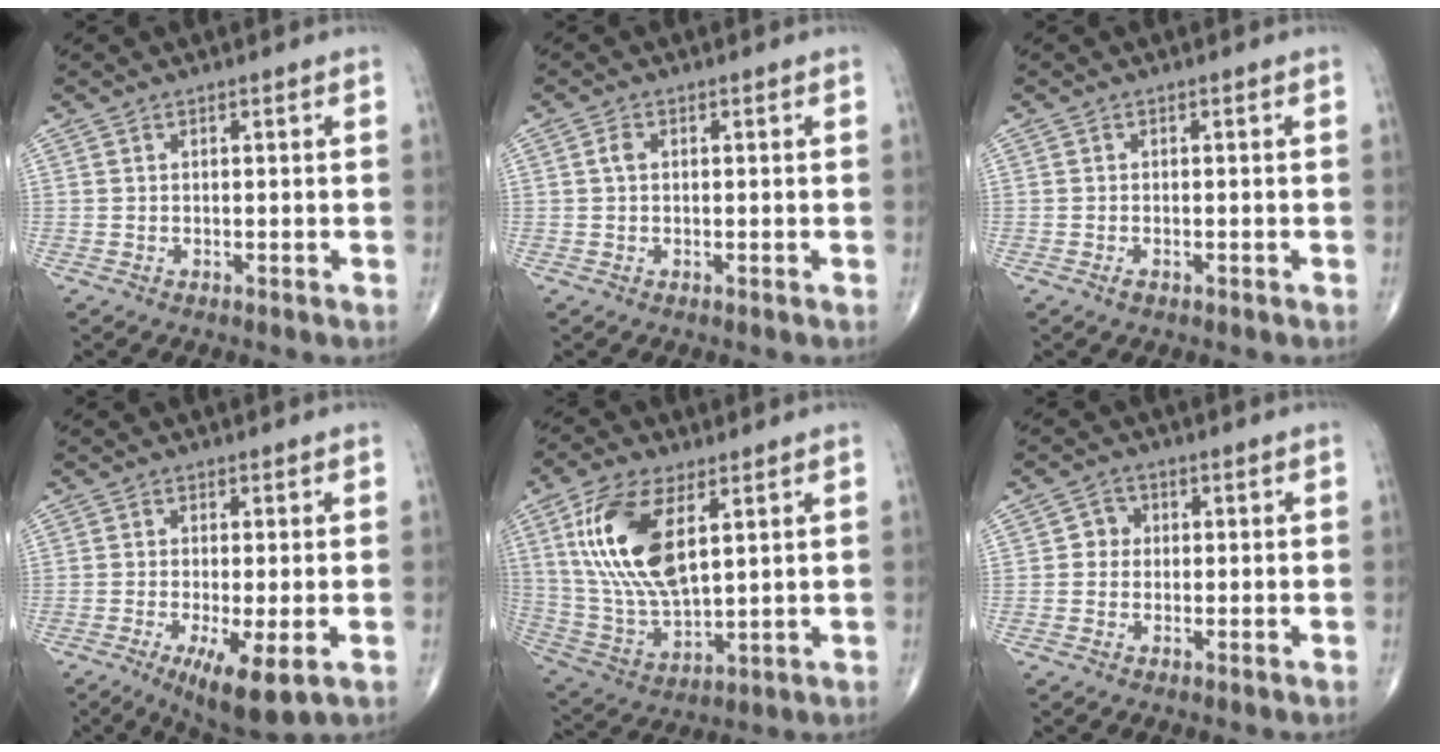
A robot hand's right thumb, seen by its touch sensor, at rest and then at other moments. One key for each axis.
{"total": 1.4, "fx": 0.2, "fy": 0.9, "fz": 1.0, "tx": -0.019, "ty": 0.004, "tz": 0.002}
{"total": 0.9, "fx": -0.5, "fy": 0.4, "fz": 0.6, "tx": -0.011, "ty": 0.001, "tz": -0.009}
{"total": 8.5, "fx": -2.9, "fy": 2.0, "fz": 7.7, "tx": -0.131, "ty": -0.020, "tz": -0.045}
{"total": 17.2, "fx": 5.7, "fy": 7.9, "fz": 14.2, "tx": -0.281, "ty": -0.018, "tz": 0.117}
{"total": 2.7, "fx": 0.0, "fy": 2.5, "fz": 0.9, "tx": 0.005, "ty": 0.008, "tz": -0.006}